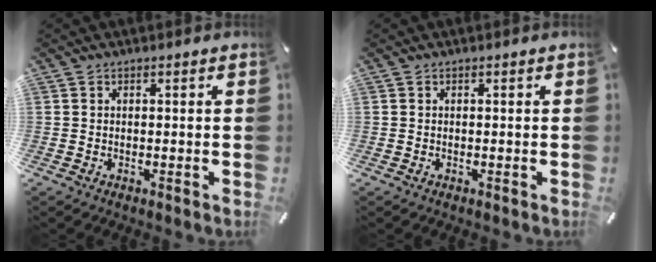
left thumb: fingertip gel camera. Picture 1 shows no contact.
{"total": 0.0}